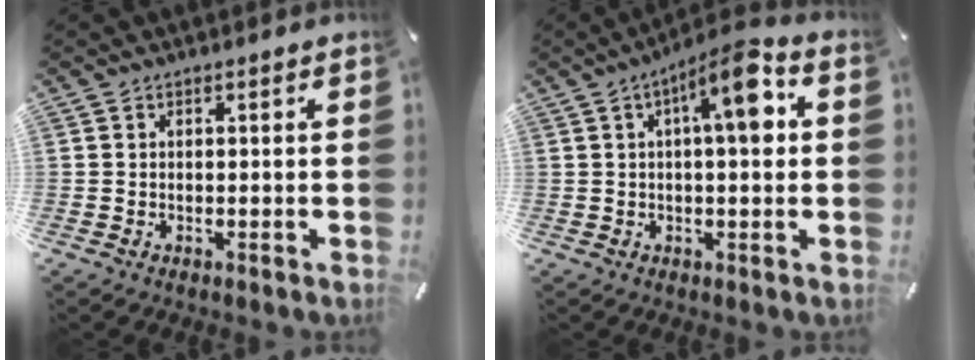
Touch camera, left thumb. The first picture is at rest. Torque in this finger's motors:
{"motor_torque": [1.57, 2.54, 0.99, -0.95, 0.37]}